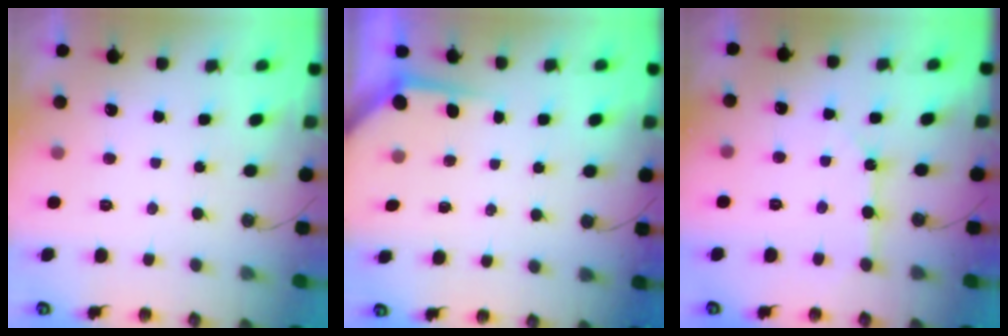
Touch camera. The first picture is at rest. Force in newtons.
{"total": 3.4, "press": 3.4, "slide": 0.3}
{"total": 3.3, "press": 3.3, "slide": 0.3}